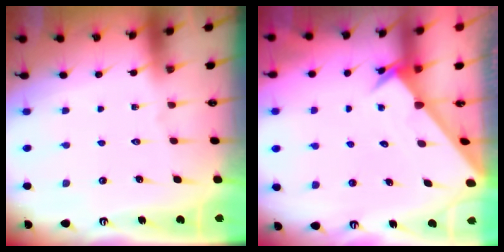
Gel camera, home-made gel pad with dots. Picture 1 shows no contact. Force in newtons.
{"total": 2.5, "press": 2.5, "slide": 0.2}